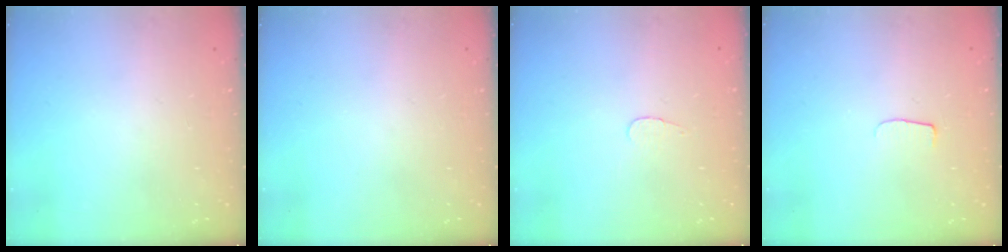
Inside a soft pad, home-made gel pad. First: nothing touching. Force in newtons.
{"total": 0.0}
{"total": 2.8, "press": 2.8, "slide": 0.3}
{"total": 5.3, "press": 5.3, "slide": 0.5}